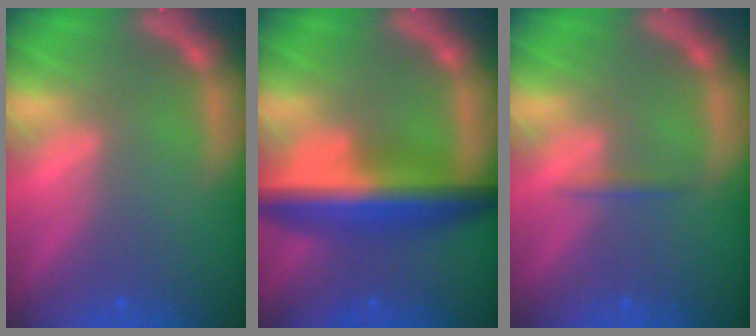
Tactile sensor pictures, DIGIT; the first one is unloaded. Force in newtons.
{"total": 8.5}
{"total": 0.9}